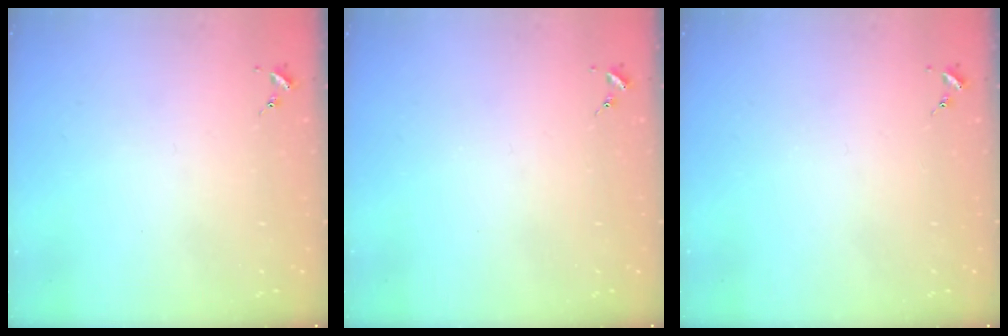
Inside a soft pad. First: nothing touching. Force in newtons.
{"total": 0.0}
{"total": 0.0}